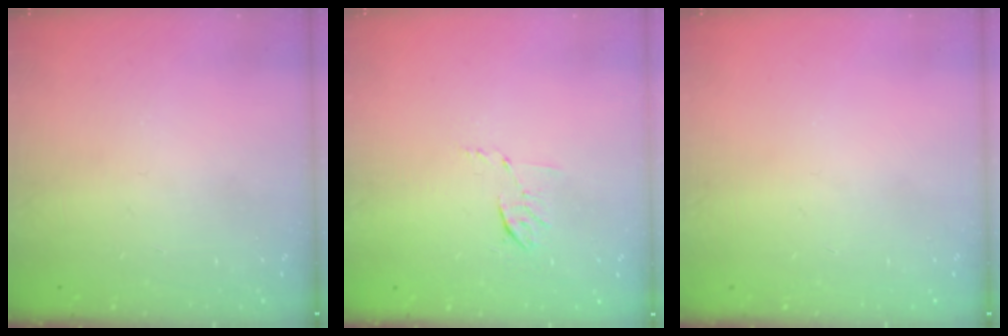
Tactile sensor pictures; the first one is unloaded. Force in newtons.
{"total": 5.7, "press": 5.5, "slide": 1.5}
{"total": 0.0}